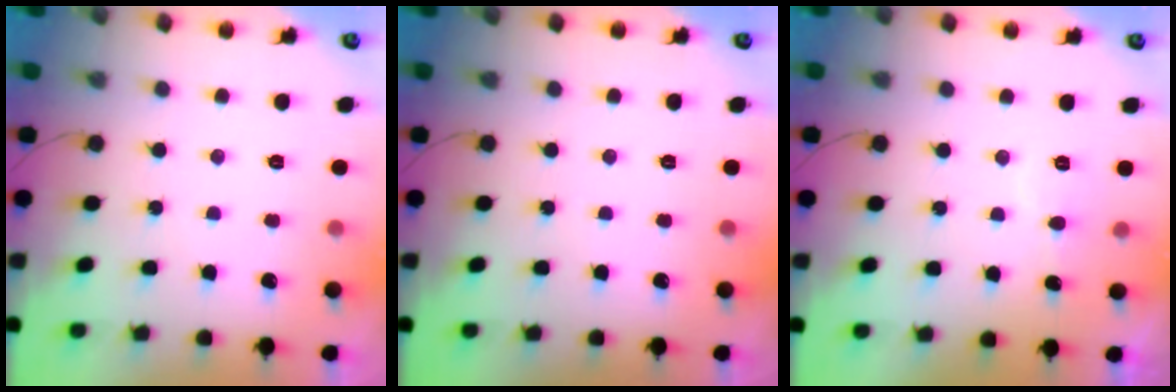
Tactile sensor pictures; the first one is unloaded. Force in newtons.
{"total": 0.0}
{"total": 5.2, "press": 5.1, "slide": 0.5}